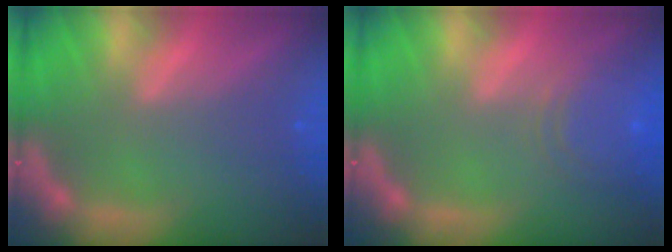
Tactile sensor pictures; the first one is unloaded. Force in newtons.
{"total": 6.1}